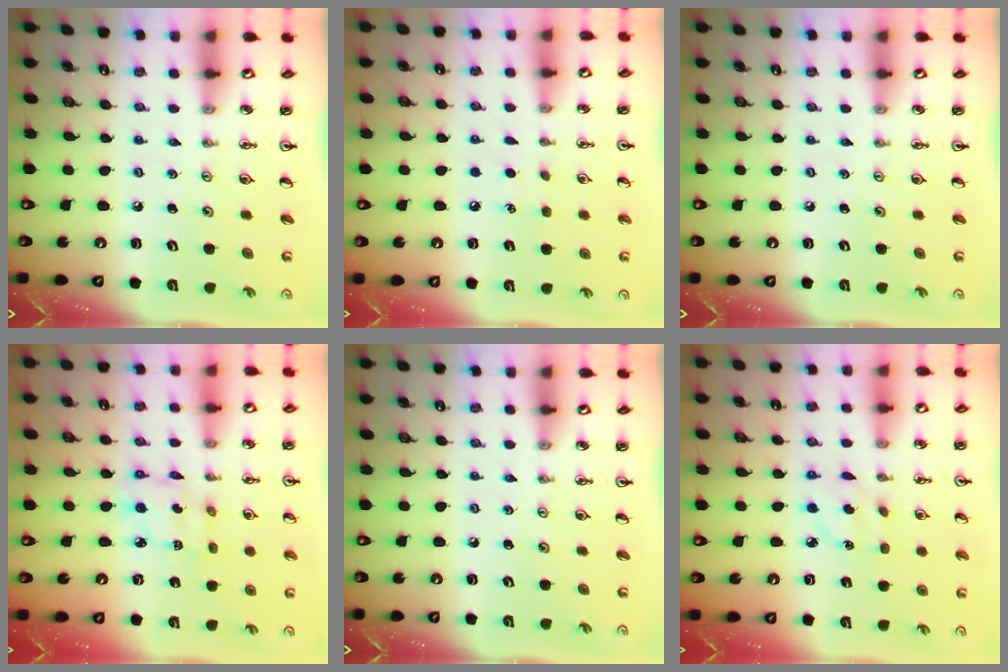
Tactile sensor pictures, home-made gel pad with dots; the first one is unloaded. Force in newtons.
{"total": 4.7, "press": 4.7, "slide": 0.5}
{"total": 0.0}
{"total": 4.2, "press": 4.2, "slide": 0.3}
{"total": 0.0}
{"total": 3.8, "press": 3.7, "slide": 0.8}